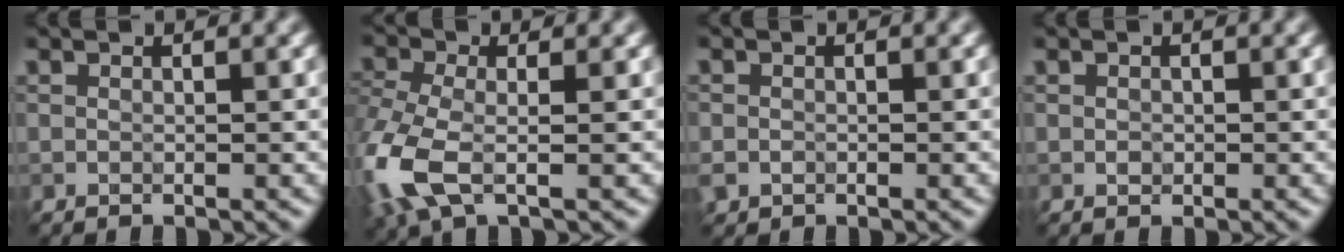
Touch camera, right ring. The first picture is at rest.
{"total": 5.7, "force": [-4.0, 1.8, 3.7], "torque": [-0.143, -0.028, -0.048]}
{"total": 1.6, "force": [-1.0, -0.8, -1.0], "torque": [-0.011, -0.016, 0.020]}
{"total": 1.2, "force": [-0.7, -0.6, -0.8], "torque": [-0.011, -0.013, 0.020]}